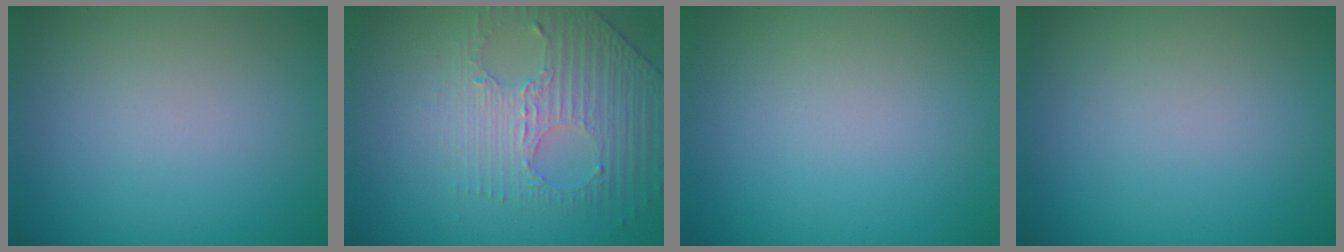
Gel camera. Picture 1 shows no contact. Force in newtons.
{"total": 4.4, "press": 3.2, "slide": 3.0}
{"total": 0.0}
{"total": 0.0}